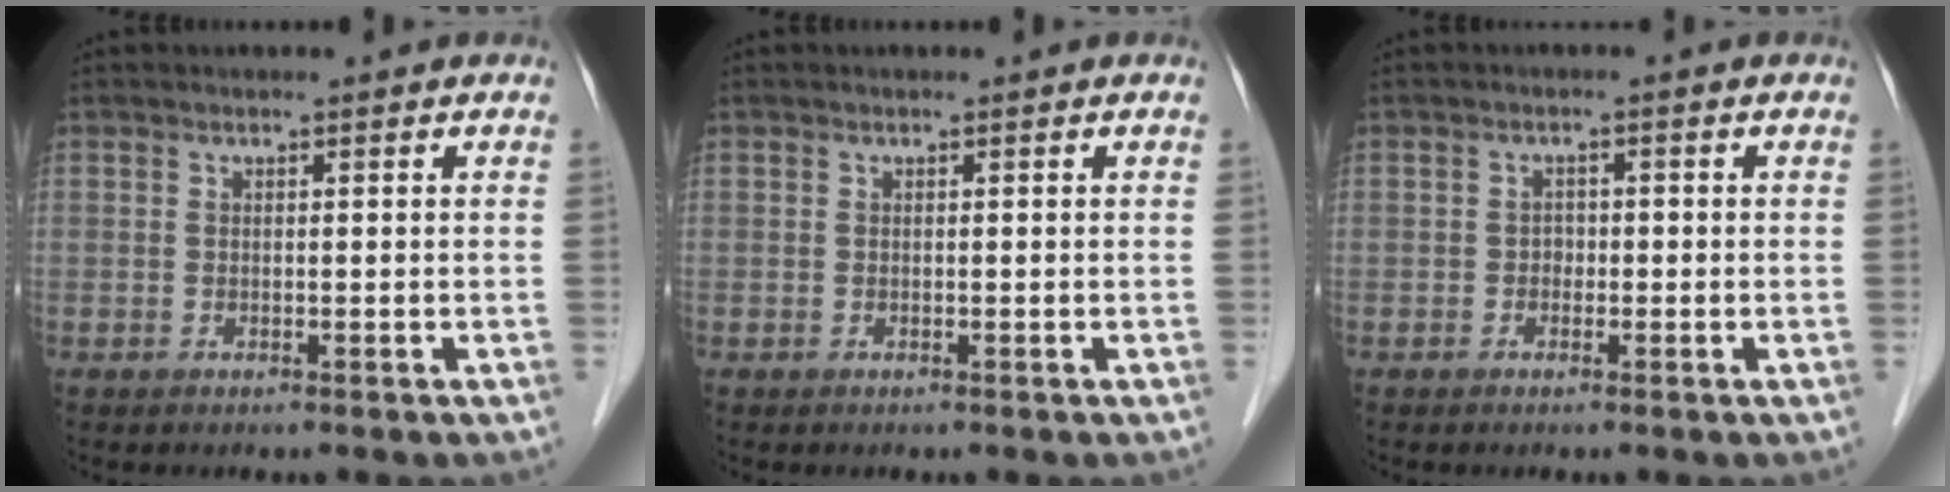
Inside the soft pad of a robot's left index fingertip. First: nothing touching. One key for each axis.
{"total": 0.0}
{"total": 1.1, "fx": -0.4, "fy": 0.9, "fz": 0.5, "tx": -0.004, "ty": 0.005, "tz": -0.007}